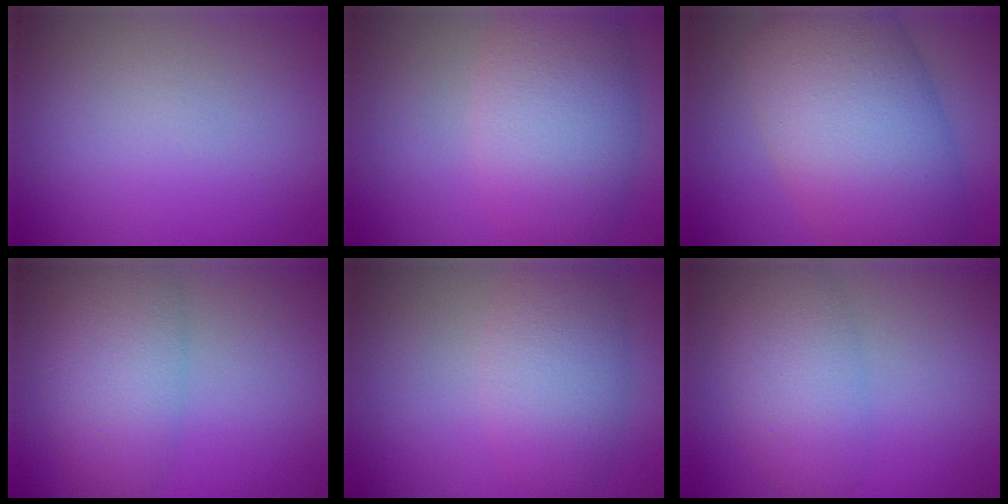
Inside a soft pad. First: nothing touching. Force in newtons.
{"total": 7.9, "press": 7.9, "slide": 0.1}
{"total": 12.1, "press": 12.1, "slide": 0.4}
{"total": 5.7, "press": 5.7, "slide": 0.5}
{"total": 3.6, "press": 3.6, "slide": 0.3}
{"total": 4.6, "press": 4.6, "slide": 0.2}